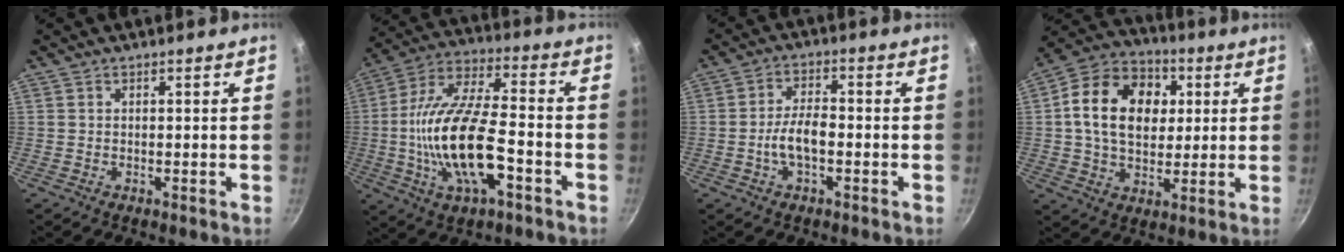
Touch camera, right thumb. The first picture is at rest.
{"total": 19.8, "force": [-4.9, 7.9, 17.4], "torque": [-0.333, 0.029, -0.099]}
{"total": 6.3, "force": [-1.6, 2.9, 5.4], "torque": [-0.095, 0.026, -0.035]}
{"total": 17.9, "force": [3.3, 13.0, 11.8], "torque": [-0.171, 0.016, 0.043]}